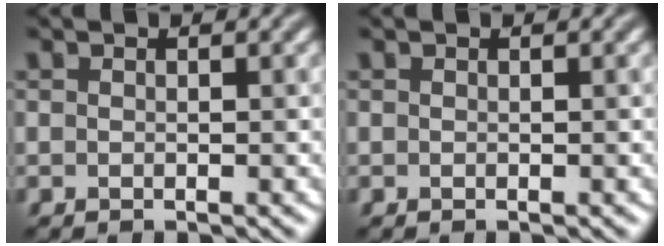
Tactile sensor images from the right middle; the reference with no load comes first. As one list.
[{"total": 0.0}]